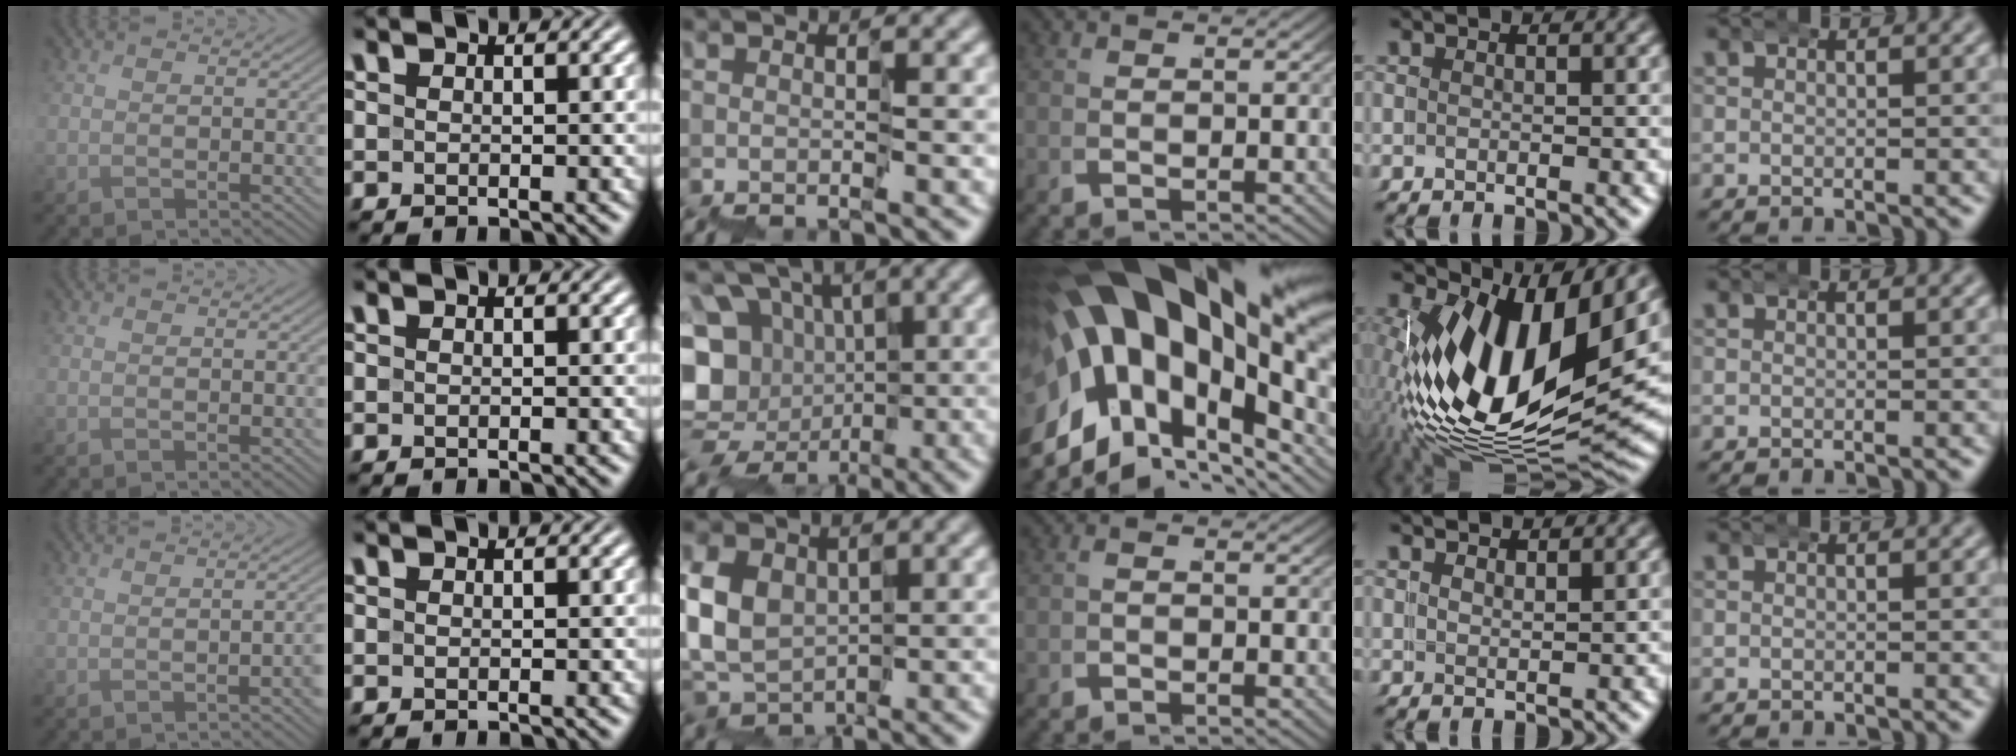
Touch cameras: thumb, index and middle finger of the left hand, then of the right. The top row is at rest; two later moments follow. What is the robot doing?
{"motion": "wrap", "object": "belt"}